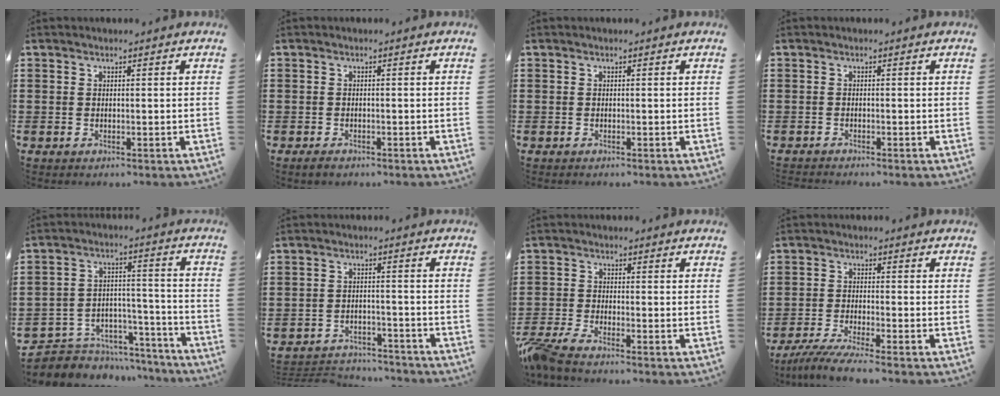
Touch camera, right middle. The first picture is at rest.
{"total": 0.9, "force": [-0.7, 0.4, 0.4], "torque": [-0.010, -0.002, -0.014]}
{"total": 0.0}
{"total": 0.7, "force": [-0.7, 0.0, 0.0], "torque": [-0.001, -0.001, -0.015]}
{"total": 5.6, "force": [-4.9, 2.6, 0.3], "torque": [-0.017, 0.015, -0.101]}
{"total": 3.8, "force": [-3.7, 0.7, 0.1], "torque": [-0.015, 0.002, -0.083]}
{"total": 3.6, "force": [-3.2, 0.1, 1.6], "torque": [-0.065, -0.013, -0.075]}
{"total": 4.2, "force": [-3.8, -0.4, 1.8], "torque": [-0.046, -0.016, -0.076]}